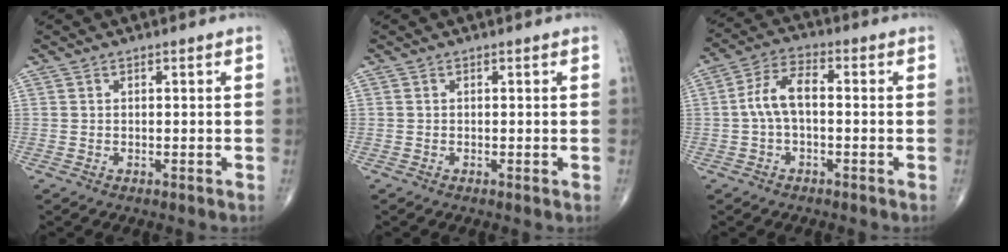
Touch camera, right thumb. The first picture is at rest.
{"total": 0.0}
{"total": 7.1, "force": [-0.4, 3.6, 6.1], "torque": [-0.117, 0.028, -0.017]}